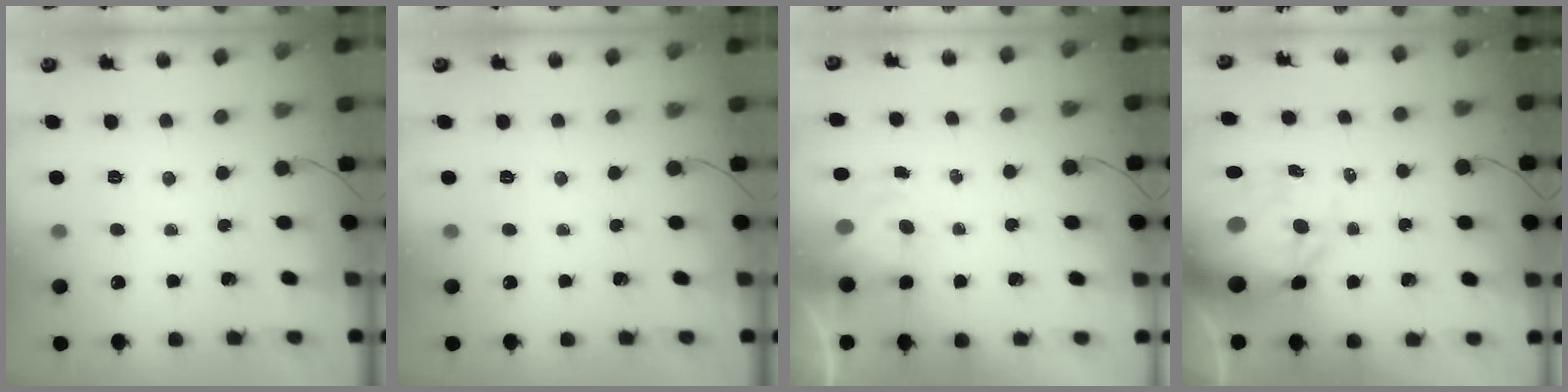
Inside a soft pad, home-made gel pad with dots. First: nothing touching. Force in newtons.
{"total": 0.0}
{"total": 4.4, "press": 4.3, "slide": 1.0}
{"total": 15.0, "press": 14.6, "slide": 3.6}